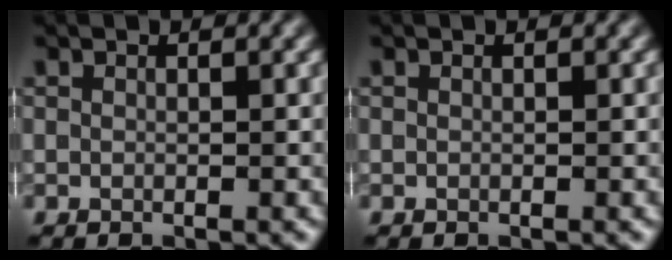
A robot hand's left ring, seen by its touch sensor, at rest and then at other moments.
{"total": 0.0}